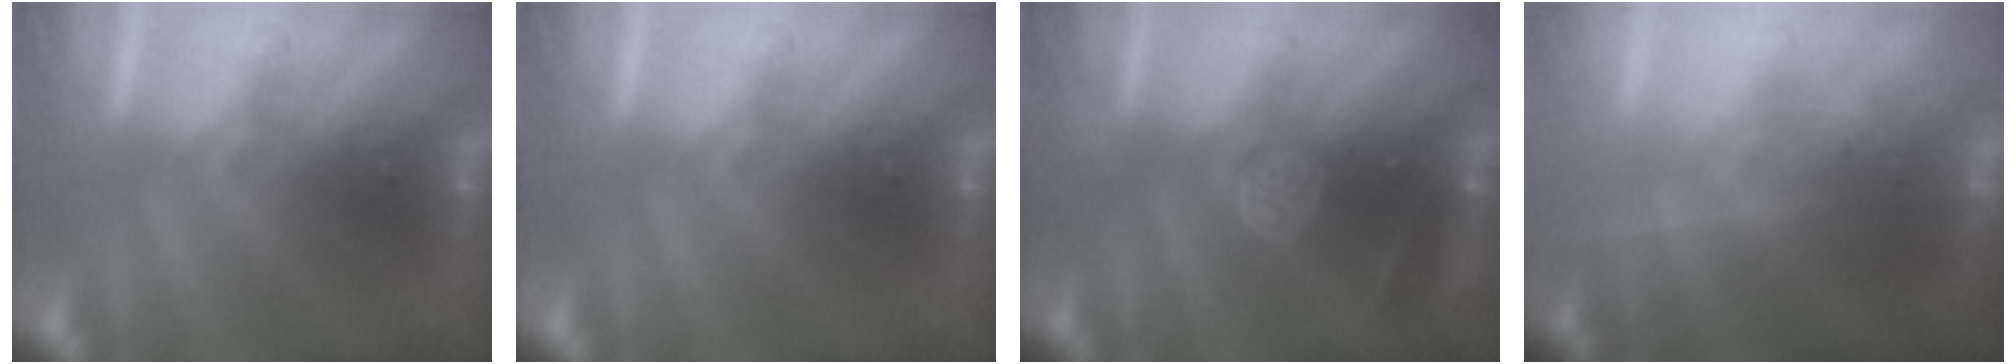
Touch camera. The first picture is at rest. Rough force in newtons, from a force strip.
{"total": 0.0}
{"total": 3.7}
{"total": 9.9}